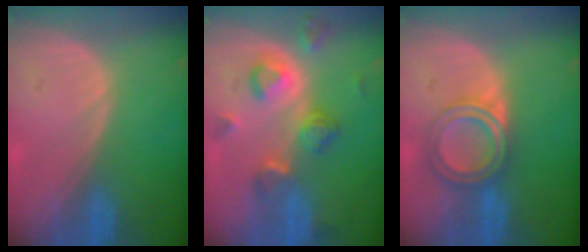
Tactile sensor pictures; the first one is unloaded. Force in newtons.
{"total": 7.8, "press": 7.1, "slide": 3.2}
{"total": 5.3, "press": 5.3, "slide": 0.2}